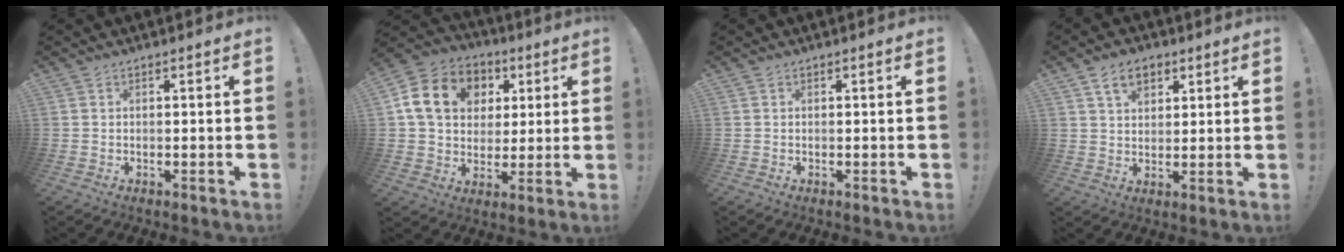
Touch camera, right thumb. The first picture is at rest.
{"total": 16.6, "force": [5.4, 13.2, 8.6], "torque": [-0.128, -0.001, 0.112]}
{"total": 0.0}
{"total": 7.6, "force": [4.1, 4.9, 4.1], "torque": [-0.071, -0.004, 0.077]}